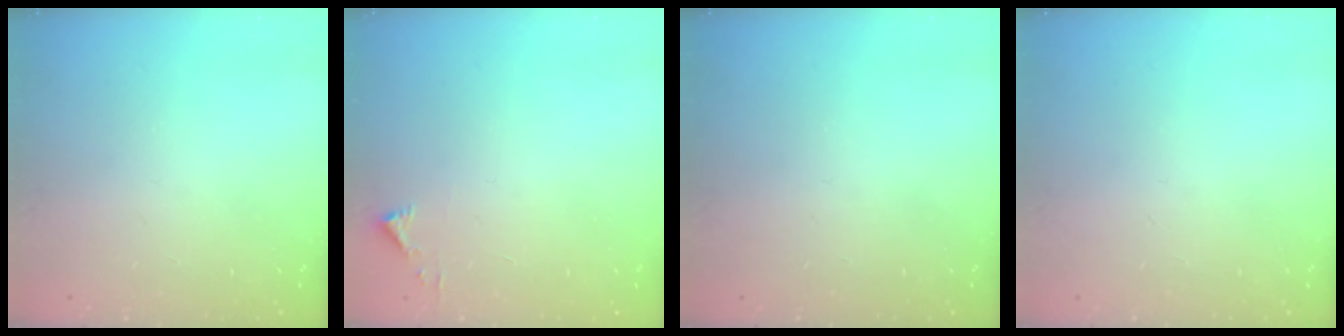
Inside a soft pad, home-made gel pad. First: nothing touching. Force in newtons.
{"total": 2.3, "press": 2.3, "slide": 0.2}
{"total": 0.0}
{"total": 0.0}